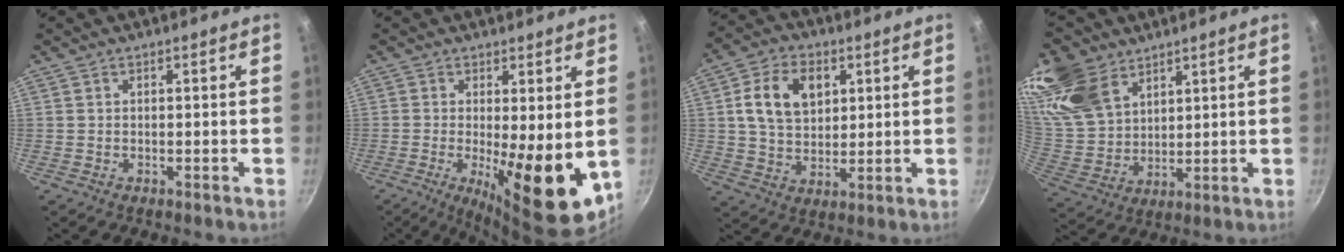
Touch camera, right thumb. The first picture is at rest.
{"total": 13.4, "force": [-1.3, 4.1, 12.7], "torque": [-0.172, -0.020, -0.009]}
{"total": 11.8, "force": [3.2, 8.3, 7.7], "torque": [-0.118, -0.002, 0.053]}
{"total": 18.1, "force": [11.5, 11.5, 7.9], "torque": [-0.165, -0.023, 0.238]}